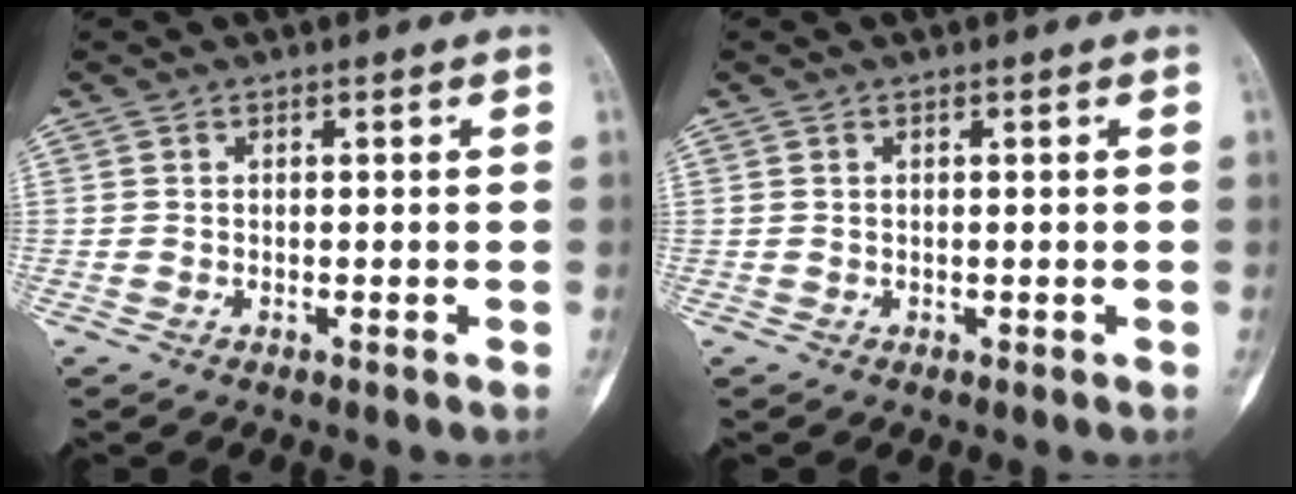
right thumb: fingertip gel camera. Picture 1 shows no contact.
{"total": 0.0}